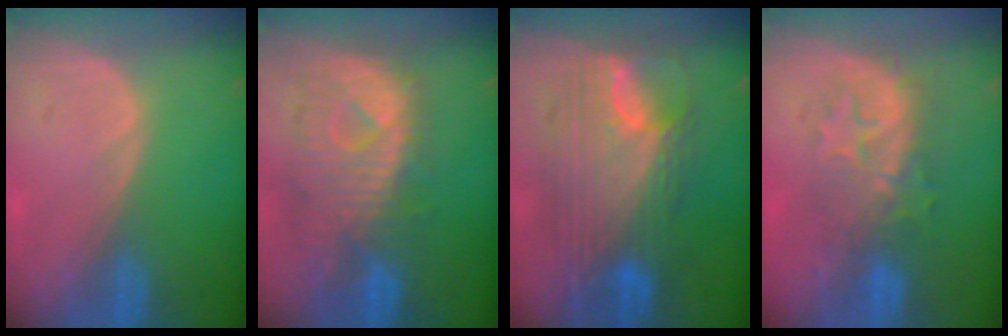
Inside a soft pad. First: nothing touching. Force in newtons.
{"total": 10.7, "press": 9.6, "slide": 4.7}
{"total": 11.9, "press": 11.9, "slide": 1.1}
{"total": 7.9, "press": 7.8, "slide": 1.3}